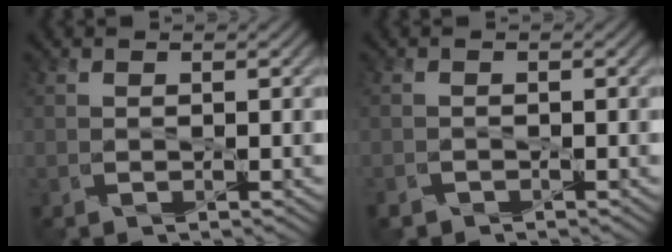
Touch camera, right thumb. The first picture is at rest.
{"total": 0.9, "force": [-0.9, 0.3, -0.2], "torque": [0.005, -0.002, -0.021]}